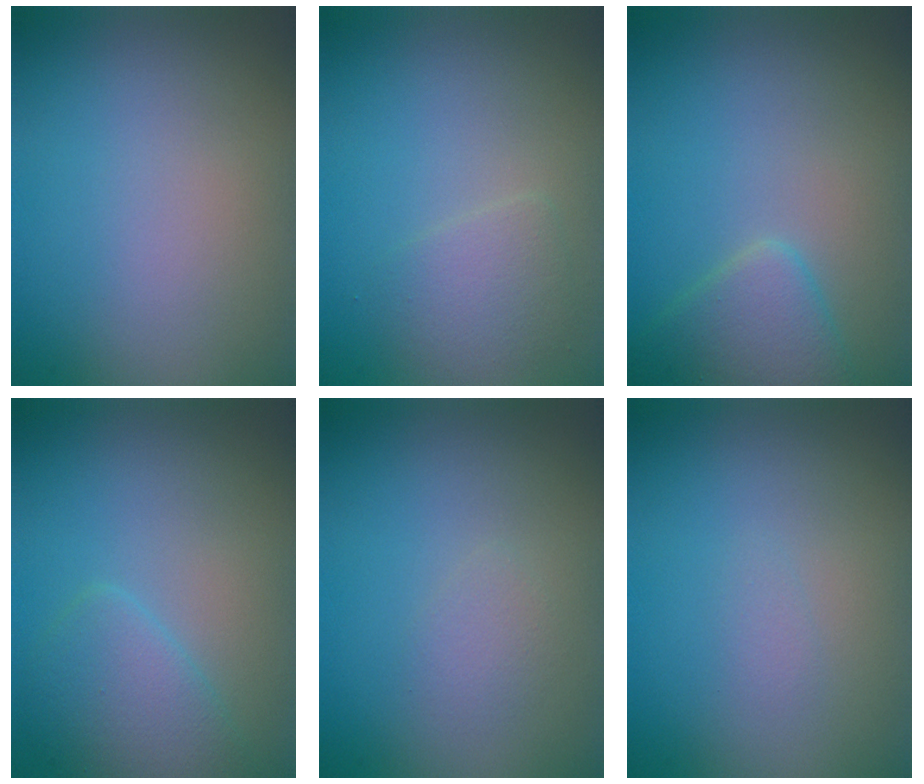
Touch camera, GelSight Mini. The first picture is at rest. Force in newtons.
{"total": 1.9, "press": 1.9, "slide": 0.0}
{"total": 3.6, "press": 3.6, "slide": 0.3}
{"total": 3.2, "press": 3.2, "slide": 0.2}
{"total": 0.9, "press": 0.9, "slide": 0.1}
{"total": 0.5, "press": 0.5, "slide": 0.1}